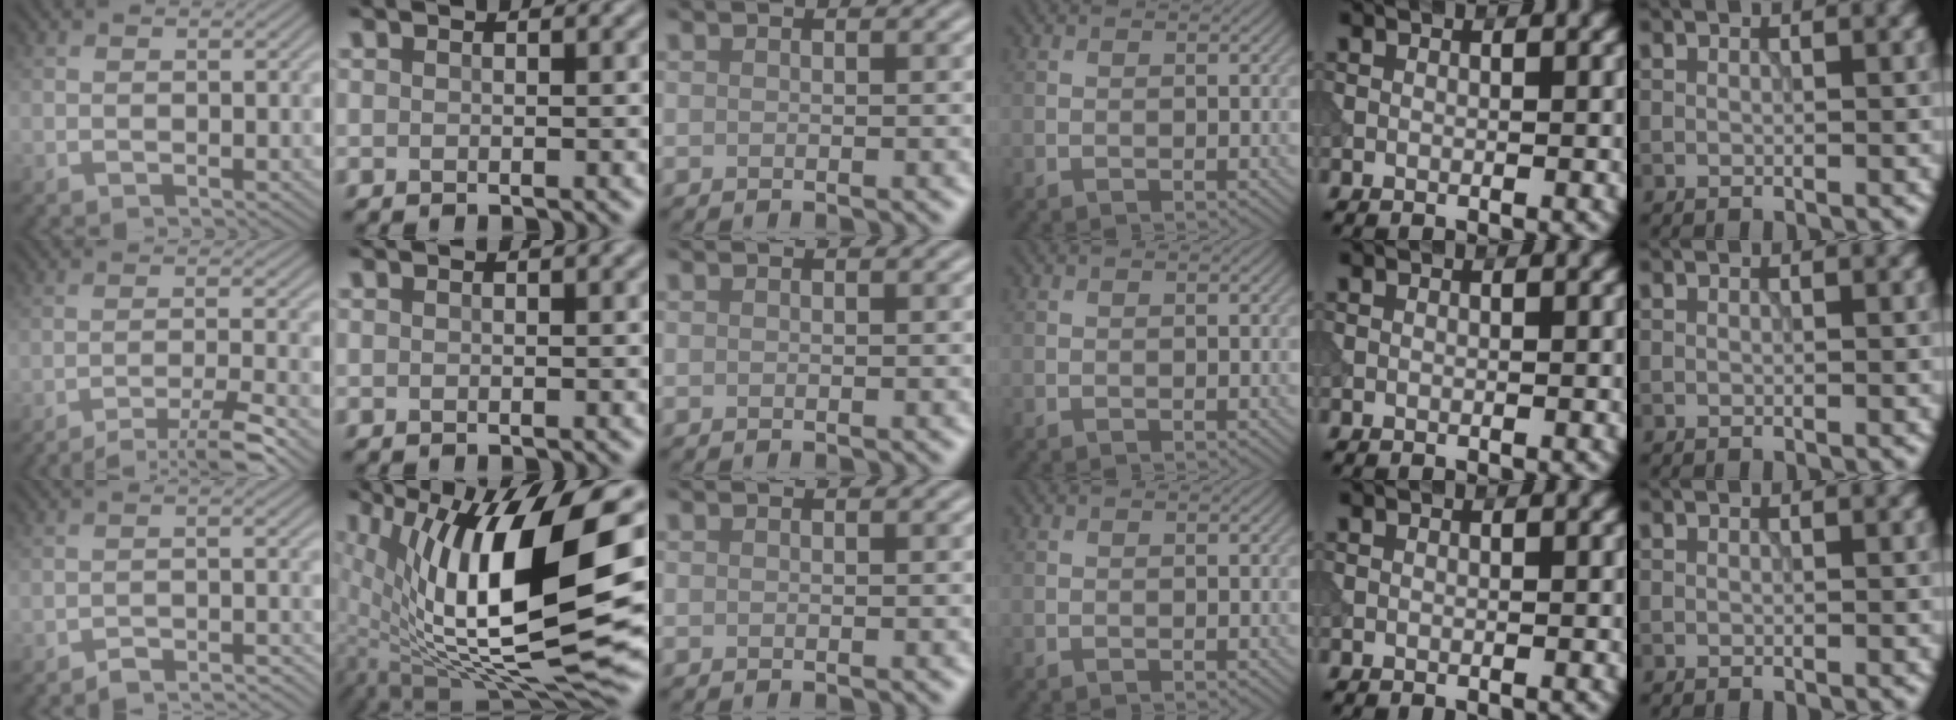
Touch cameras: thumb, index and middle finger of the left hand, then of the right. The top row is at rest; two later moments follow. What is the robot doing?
{"motion": "extract", "object": "tissue"}